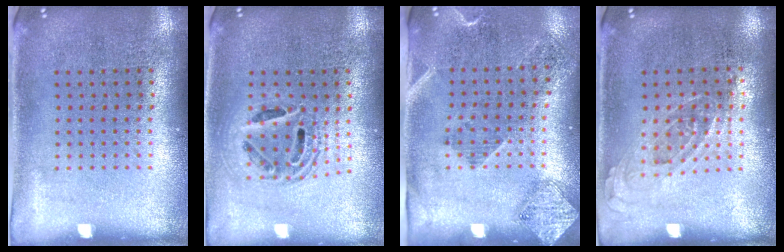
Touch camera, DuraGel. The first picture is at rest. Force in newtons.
{"total": 1.6, "press": 1.3, "slide": 0.9}
{"total": 1.8, "press": 1.4, "slide": 1.2}
{"total": 0.7, "press": 0.6, "slide": 0.3}